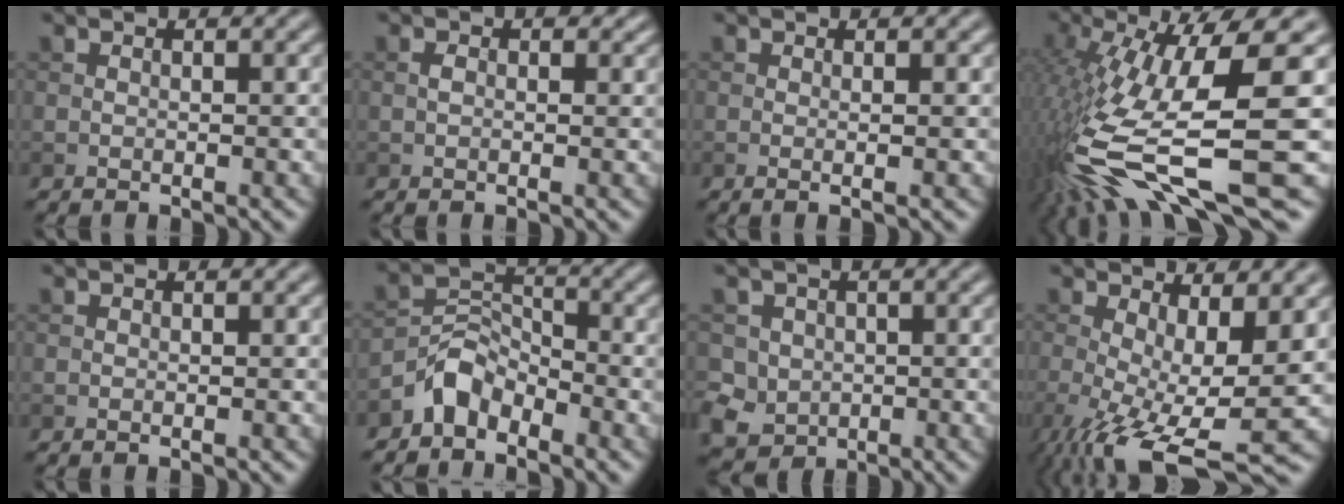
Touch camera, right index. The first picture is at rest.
{"total": 1.3, "force": [0.2, 0.8, 1.0], "torque": [-0.016, 0.000, 0.001]}
{"total": 1.5, "force": [0.0, 0.4, 1.4], "torque": [-0.021, 0.001, -0.005]}
{"total": 13.9, "force": [-4.3, 3.4, 12.8], "torque": [-0.260, -0.011, -0.063]}
{"total": 0.0}
{"total": 3.6, "force": [-2.8, 2.0, 1.3], "torque": [-0.022, 0.013, -0.063]}
{"total": 4.7, "force": [-0.8, 4.4, 1.5], "torque": [-0.032, -0.001, -0.026]}
{"total": 9.2, "force": [-2.3, 2.8, 8.4], "torque": [-0.155, -0.025, -0.031]}